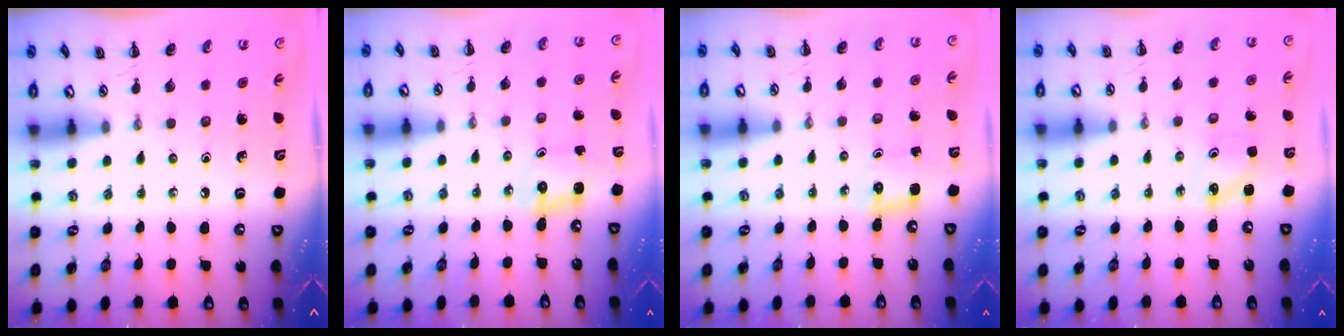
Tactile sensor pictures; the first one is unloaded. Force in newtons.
{"total": 2.4, "press": 2.4, "slide": 0.6}
{"total": 2.5, "press": 2.4, "slide": 0.8}
{"total": 2.0, "press": 2.0, "slide": 0.6}